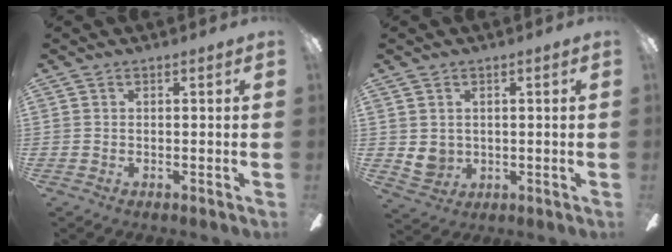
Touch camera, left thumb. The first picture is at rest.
{"total": 4.4, "force": [1.2, 4.1, 1.3], "torque": [-0.023, -0.002, 0.023]}